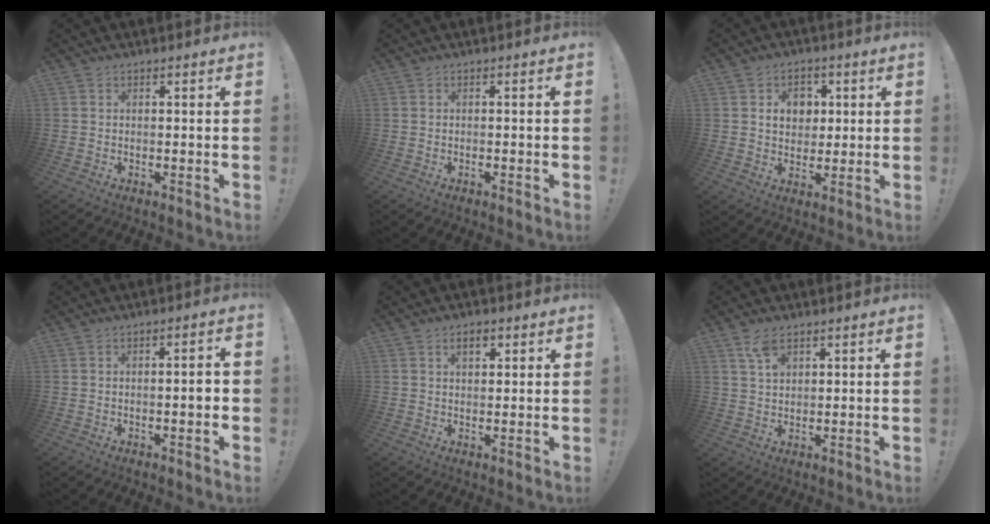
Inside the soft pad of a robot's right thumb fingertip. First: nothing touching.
{"total": 0.5, "force": [-0.5, 0.0, 0.2], "torque": [-0.005, -0.002, -0.009]}
{"total": 7.8, "force": [2.2, 6.5, 3.6], "torque": [-0.042, -0.011, 0.040]}
{"total": 2.8, "force": [-0.8, 0.4, 2.7], "torque": [-0.045, 0.006, -0.015]}
{"total": 3.5, "force": [1.7, 1.9, 2.4], "torque": [-0.038, 0.001, 0.026]}
{"total": 5.2, "force": [3.2, 2.7, 3.1], "torque": [-0.044, -0.017, 0.056]}